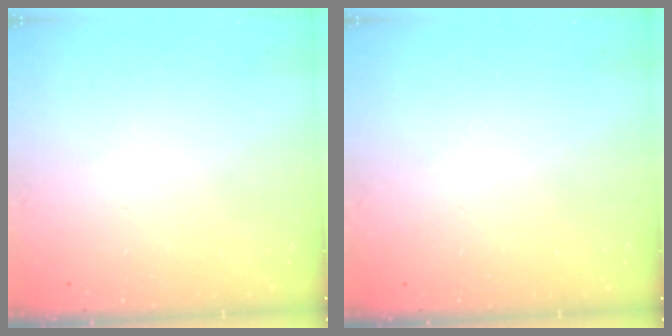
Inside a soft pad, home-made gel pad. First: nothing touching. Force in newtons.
{"total": 0.0}